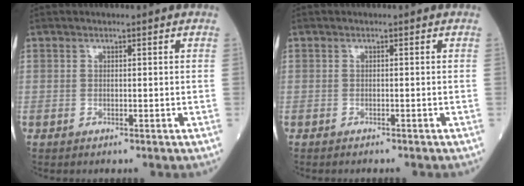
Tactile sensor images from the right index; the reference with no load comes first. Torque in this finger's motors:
{"motor_torque": [0.11, -0.02, -0.04, 0.00]}